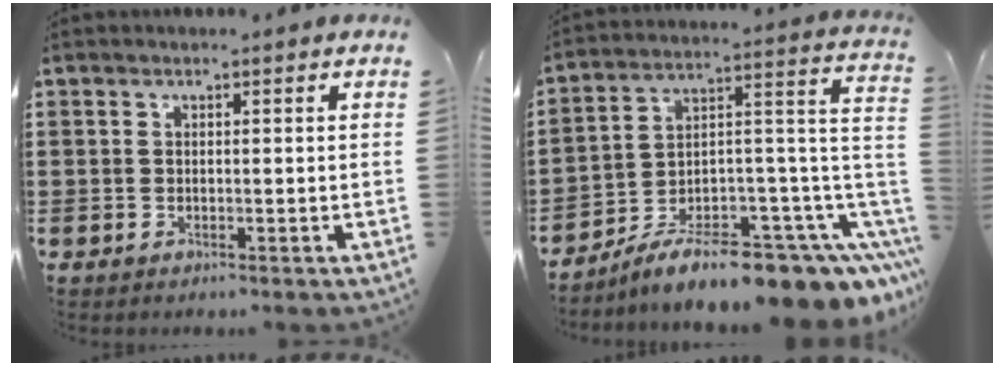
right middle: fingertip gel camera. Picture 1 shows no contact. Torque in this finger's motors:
{"motor_torque": [2.14, 0.00, 1.05, 0.21]}